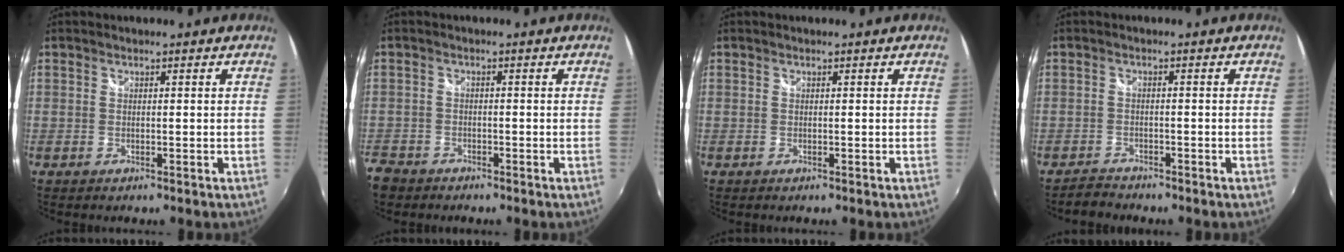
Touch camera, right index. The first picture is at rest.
{"total": 5.1, "force": [-3.5, 3.6, 0.8], "torque": [-0.039, 0.001, -0.071]}
{"total": 0.0}
{"total": 2.6, "force": [-2.4, 0.9, 0.0], "torque": [-0.012, 0.002, -0.047]}